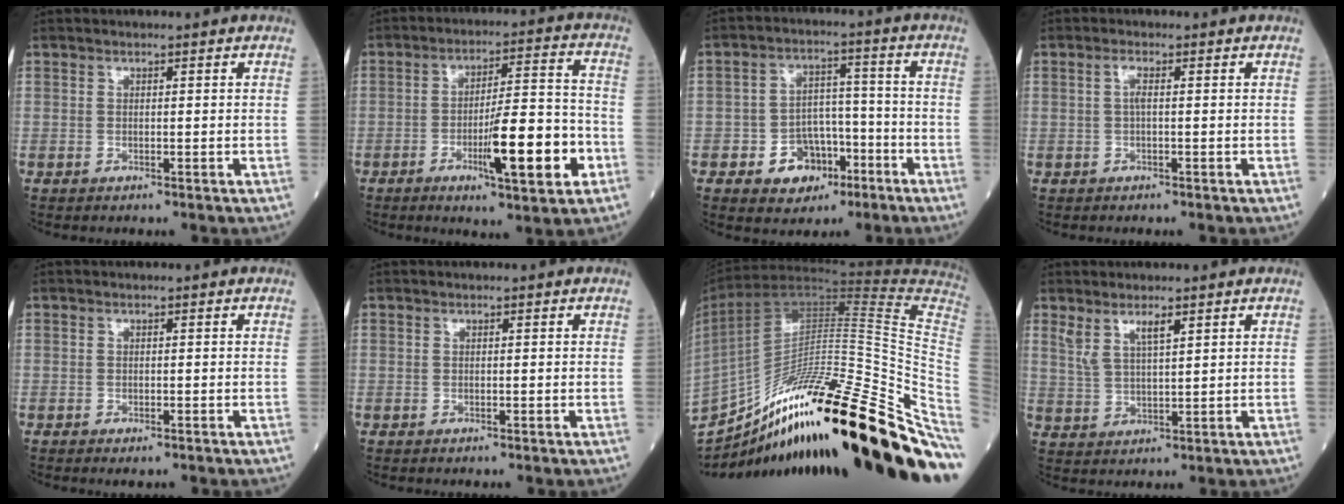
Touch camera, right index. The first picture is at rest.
{"total": 12.7, "force": [-4.5, 1.6, 11.8], "torque": [-0.187, 0.000, -0.065]}
{"total": 7.5, "force": [-3.7, 5.4, 3.7], "torque": [-0.059, 0.021, -0.051]}
{"total": 1.3, "force": [0.0, 0.1, 1.3], "torque": [-0.028, 0.003, 0.000]}
{"total": 1.0, "force": [-0.7, 0.2, 0.6], "torque": [-0.009, -0.002, -0.006]}
{"total": 0.0}
{"total": 38.9, "force": [-23.4, 4.6, 30.8], "torque": [-0.387, -0.030, -0.356]}
{"total": 3.8, "force": [2.5, 0.6, 2.8], "torque": [-0.064, 0.007, 0.057]}